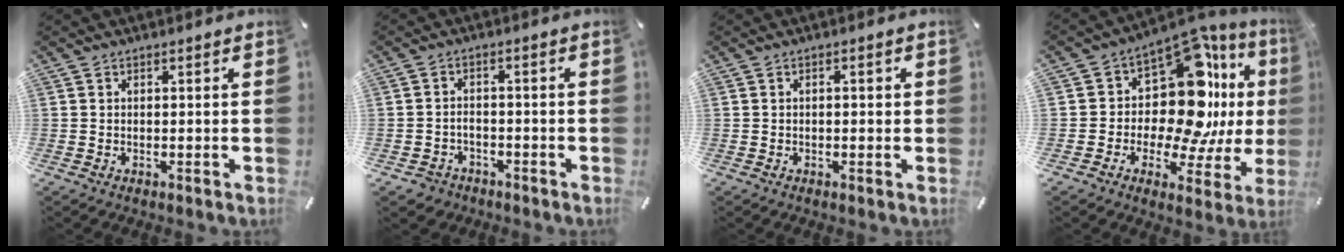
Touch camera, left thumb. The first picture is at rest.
{"total": 3.2, "force": [-2.1, 2.3, 0.7], "torque": [-0.011, 0.012, -0.043]}
{"total": 1.1, "force": [-0.2, 0.6, 0.9], "torque": [-0.016, 0.004, -0.006]}
{"total": 16.6, "force": [4.2, 10.3, 12.3], "torque": [-0.192, -0.065, 0.066]}